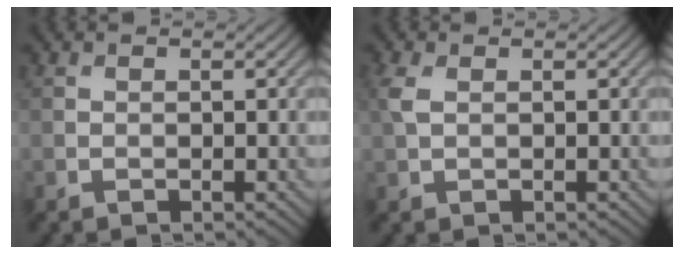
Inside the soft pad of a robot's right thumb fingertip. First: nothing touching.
{"total": 2.1, "force": [0.6, 1.2, 1.6], "torque": [-0.052, 0.005, 0.011]}